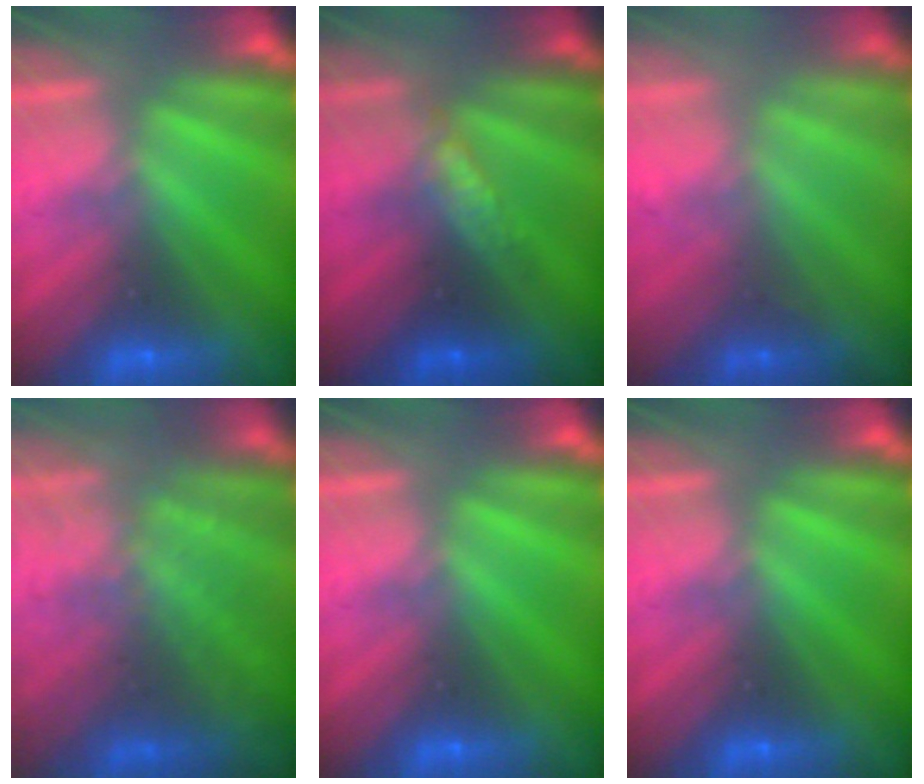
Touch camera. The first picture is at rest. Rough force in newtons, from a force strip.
{"total": 2.9}
{"total": 1.1}
{"total": 11.5}
{"total": 0.0}
{"total": 0.0}